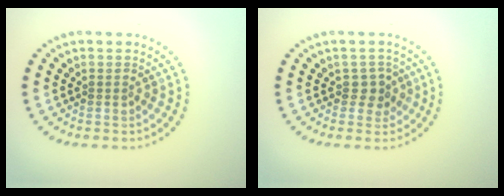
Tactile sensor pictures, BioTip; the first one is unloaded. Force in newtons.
{"total": 1.6, "press": 1.3, "slide": 1.0}